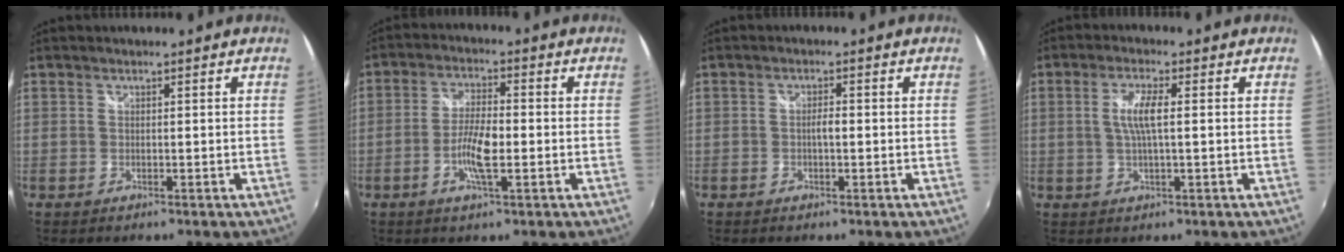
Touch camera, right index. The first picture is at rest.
{"total": 6.6, "force": [-1.8, 1.5, 6.2], "torque": [-0.125, 0.000, -0.037]}
{"total": 1.6, "force": [-0.3, 0.5, 1.6], "torque": [-0.028, 0.003, -0.007]}
{"total": 5.0, "force": [0.5, 0.8, 4.9], "torque": [-0.094, 0.000, 0.010]}